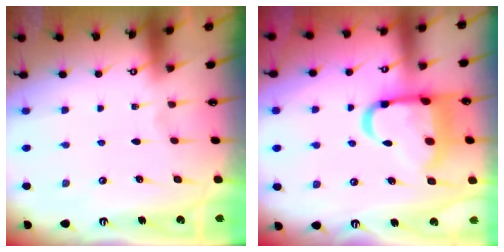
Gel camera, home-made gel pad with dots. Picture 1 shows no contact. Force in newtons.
{"total": 16.0, "press": 15.9, "slide": 1.8}